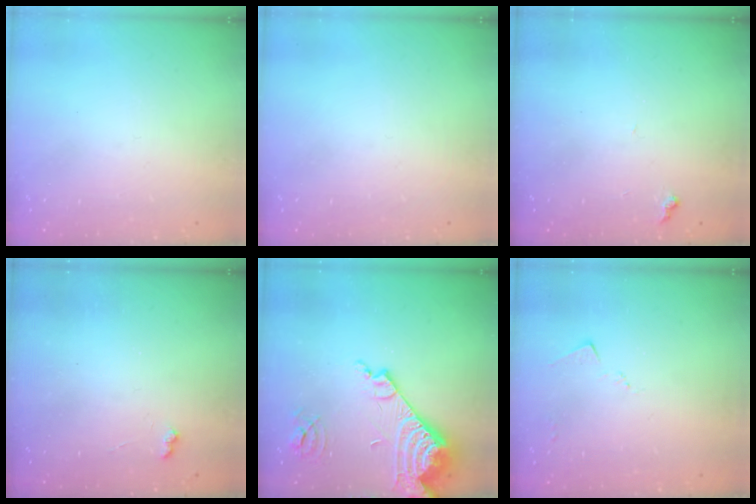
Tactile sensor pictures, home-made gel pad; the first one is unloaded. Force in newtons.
{"total": 0.0}
{"total": 6.1, "press": 6.1, "slide": 0.7}
{"total": 3.5, "press": 3.5, "slide": 0.6}
{"total": 16.2, "press": 16.1, "slide": 2.0}
{"total": 4.0, "press": 4.0, "slide": 0.4}